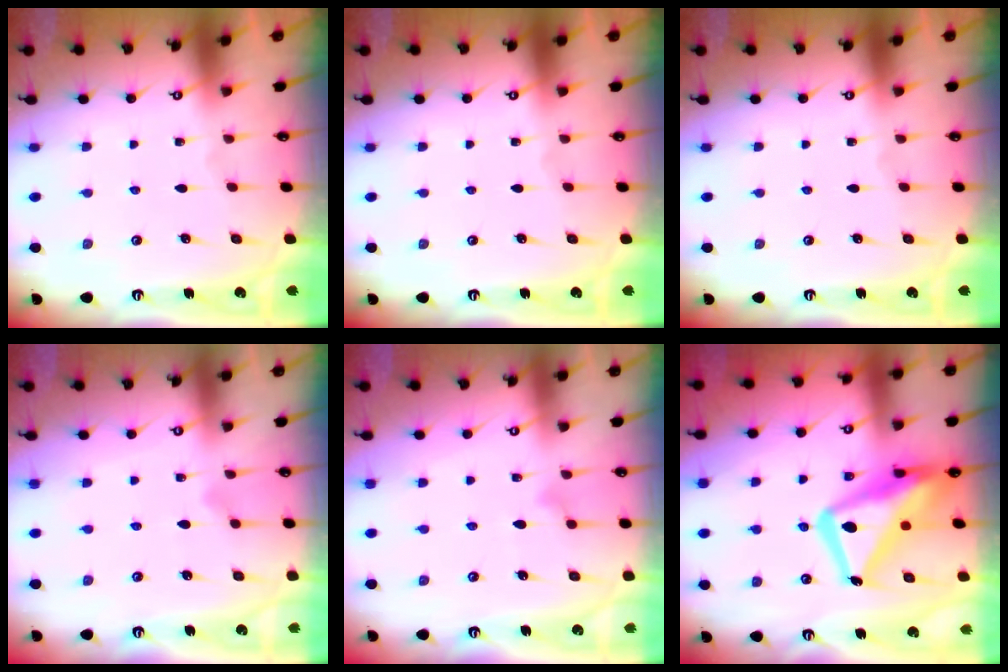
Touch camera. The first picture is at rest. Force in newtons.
{"total": 0.0}
{"total": 0.0}
{"total": 7.3, "press": 7.3, "slide": 0.4}
{"total": 8.6, "press": 8.6, "slide": 0.3}
{"total": 19.8, "press": 19.8, "slide": 1.8}